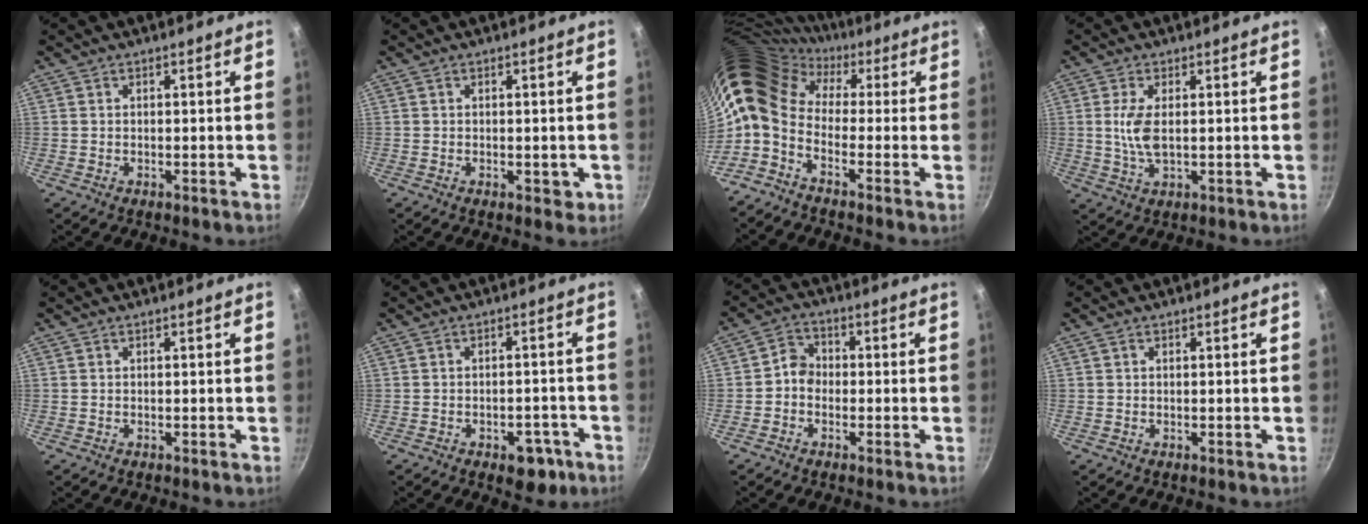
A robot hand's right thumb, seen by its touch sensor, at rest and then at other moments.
{"total": 2.5, "force": [-0.7, 1.4, 2.0], "torque": [-0.015, -0.004, -0.009]}
{"total": 13.5, "force": [1.3, 9.4, 9.6], "torque": [-0.179, 0.021, 0.001]}
{"total": 5.5, "force": [0.6, 2.3, 5.0], "torque": [-0.109, -0.004, 0.013]}
{"total": 0.0}
{"total": 6.6, "force": [-3.4, 3.8, 4.1], "torque": [-0.021, 0.025, -0.032]}
{"total": 4.1, "force": [-0.9, 3.5, 1.8], "torque": [-0.007, 0.017, -0.029]}
{"total": 0.0}